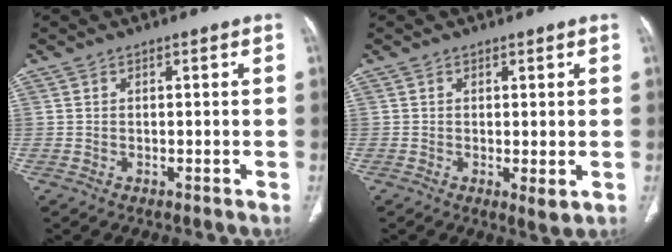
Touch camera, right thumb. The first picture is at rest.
{"total": 2.4, "force": [-0.3, 0.7, 2.3], "torque": [-0.041, -0.012, -0.005]}